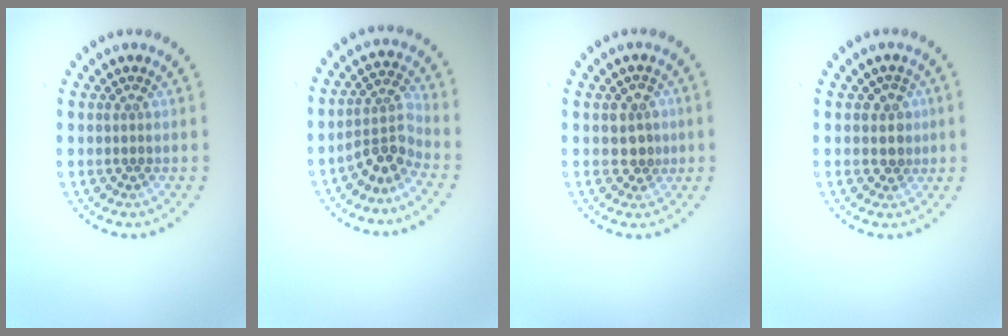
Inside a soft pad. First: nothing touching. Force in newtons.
{"total": 3.2, "press": 2.3, "slide": 2.3}
{"total": 2.1, "press": 2.0, "slide": 0.8}
{"total": 1.8, "press": 1.6, "slide": 1.0}